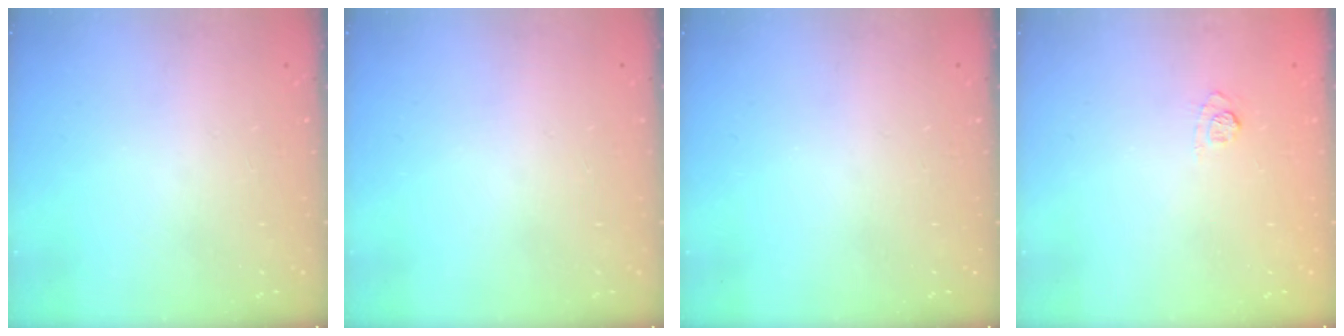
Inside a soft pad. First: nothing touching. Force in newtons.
{"total": 0.0}
{"total": 0.0}
{"total": 8.1, "press": 8.0, "slide": 1.5}